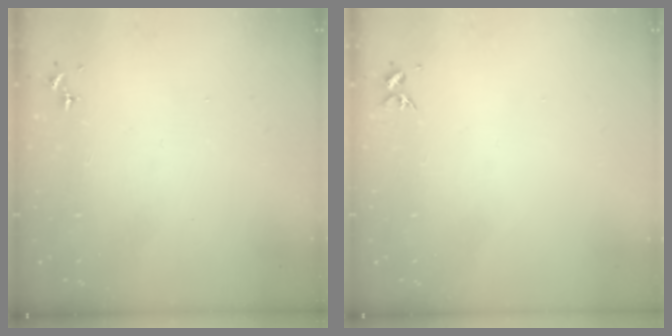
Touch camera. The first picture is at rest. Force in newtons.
{"total": 3.3, "press": 3.3, "slide": 0.4}